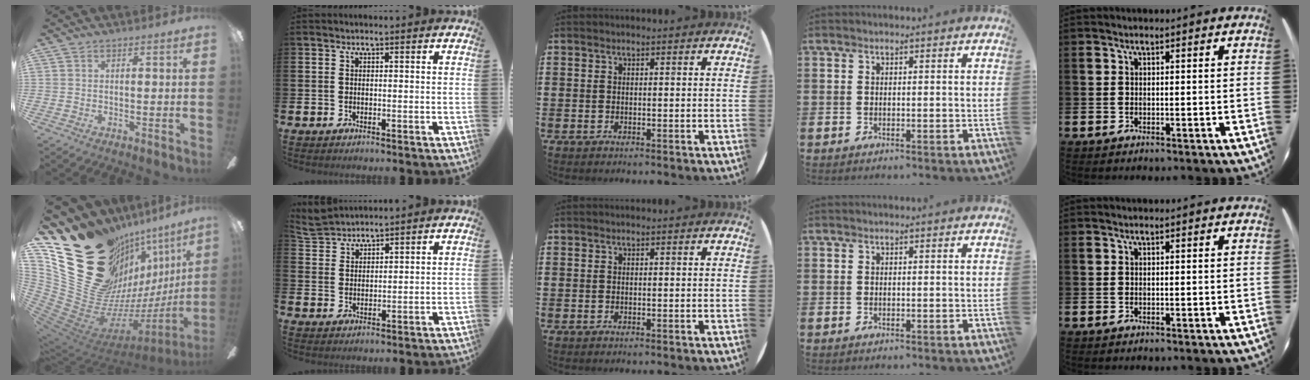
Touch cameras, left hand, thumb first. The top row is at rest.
{"thumb": {"total": 31.8, "force": [15.0, 20.7, 19.0], "torque": [-0.266, -0.157, 0.361]}, "index": {"total": 4.4, "force": [4.4, 0.5, 0.2], "torque": [-0.017, -0.018, 0.082]}}